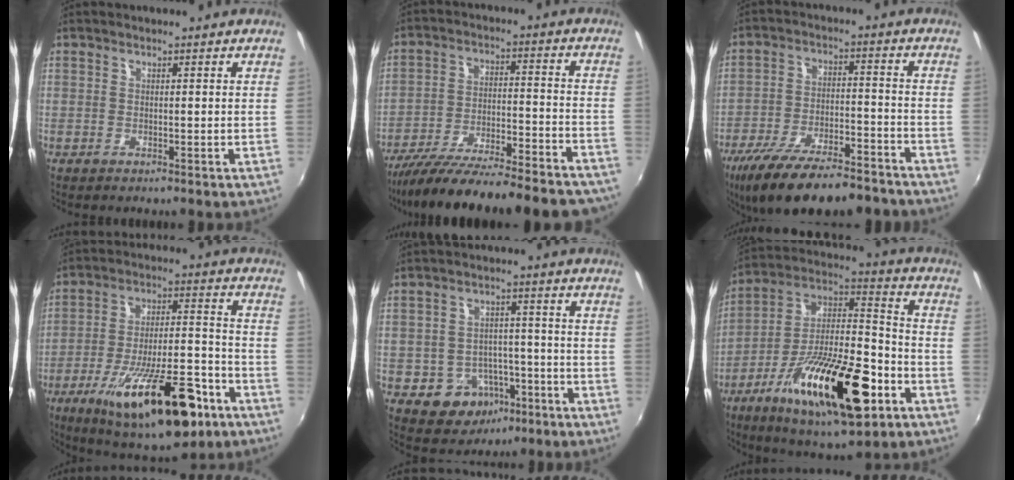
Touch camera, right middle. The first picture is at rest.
{"total": 28.0, "force": [-24.5, 4.4, 12.7], "torque": [-0.215, -0.054, -0.347]}
{"total": 21.4, "force": [-17.2, 5.8, 11.3], "torque": [-0.214, -0.035, -0.260]}
{"total": 23.1, "force": [-12.8, 7.5, 17.8], "torque": [-0.297, -0.028, -0.190]}
{"total": 9.3, "force": [-4.6, 7.4, 3.2], "torque": [-0.072, 0.020, -0.046]}
{"total": 24.5, "force": [-11.4, 8.1, 20.1], "torque": [-0.342, -0.024, -0.186]}